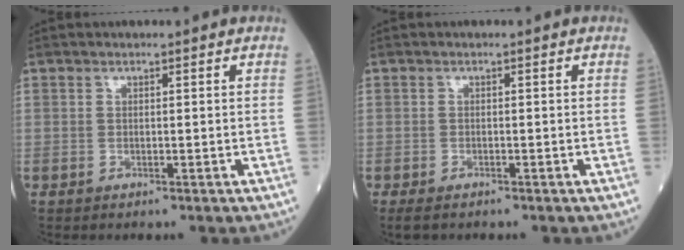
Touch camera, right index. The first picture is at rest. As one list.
[{"total": 1.9, "force": [-1.5, 0.7, 0.9], "torque": [-0.021, -0.005, -0.021]}]